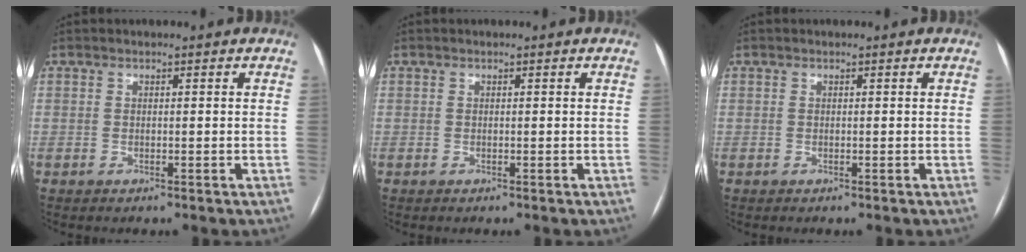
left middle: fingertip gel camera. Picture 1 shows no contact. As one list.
[{"total": 0.0}, {"total": 0.0}]